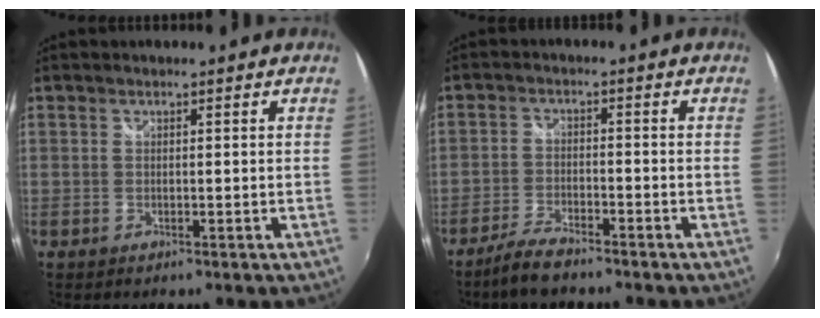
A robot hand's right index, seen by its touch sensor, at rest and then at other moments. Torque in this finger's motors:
{"motor_torque": [-0.11, -0.23, 0.05, 0.04]}